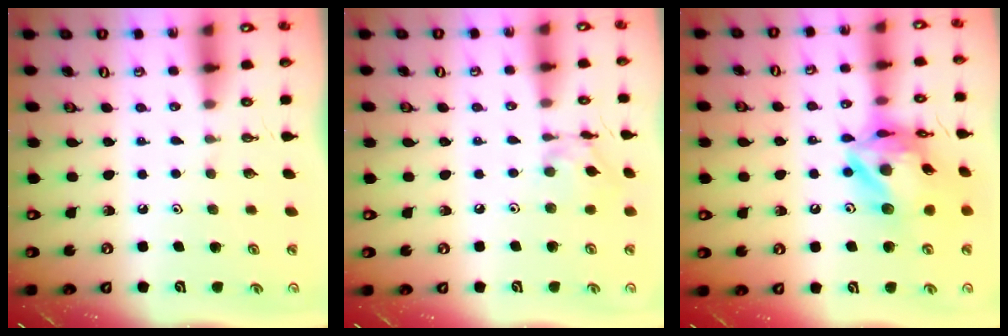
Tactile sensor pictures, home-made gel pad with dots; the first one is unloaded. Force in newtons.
{"total": 10.4, "press": 10.4, "slide": 0.7}
{"total": 18.0, "press": 17.9, "slide": 2.0}